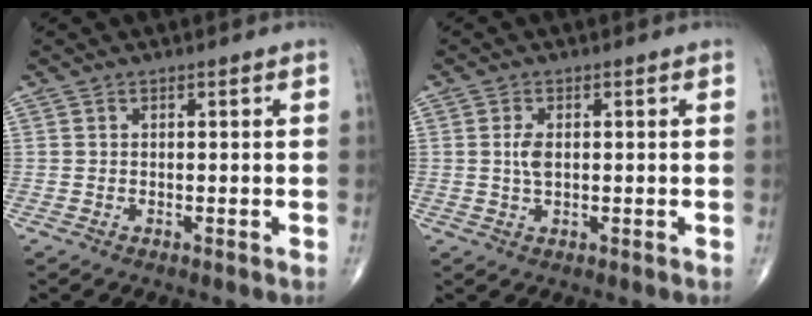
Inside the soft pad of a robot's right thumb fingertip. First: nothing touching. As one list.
[{"total": 2.8, "force": [0.3, 1.4, 2.4], "torque": [-0.051, -0.001, 0.004]}]